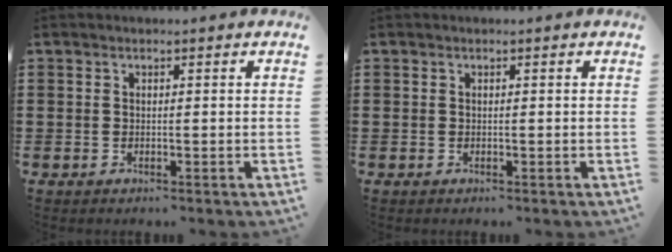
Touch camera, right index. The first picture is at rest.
{"total": 0.0}